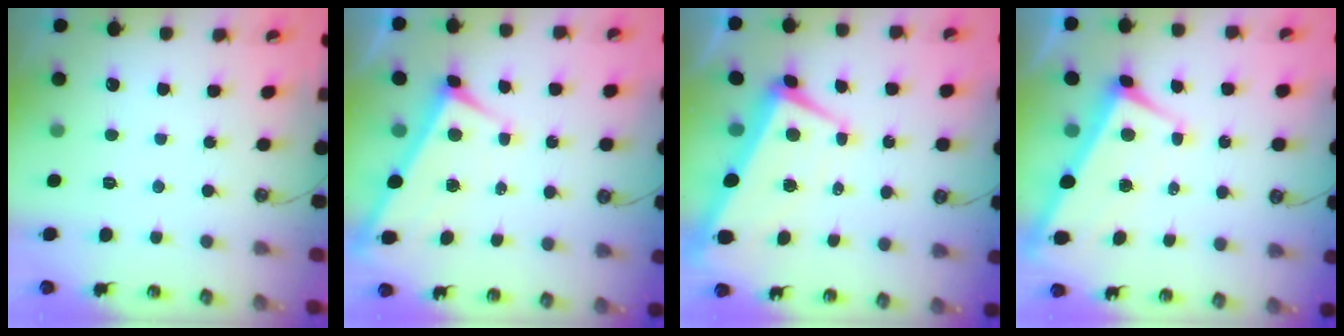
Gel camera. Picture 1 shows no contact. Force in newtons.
{"total": 3.9, "press": 3.9, "slide": 0.2}
{"total": 1.9, "press": 1.5, "slide": 1.2}
{"total": 2.7, "press": 2.5, "slide": 0.9}